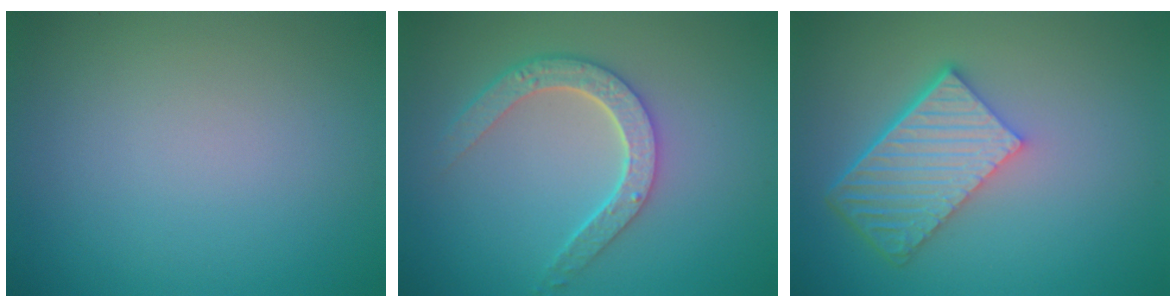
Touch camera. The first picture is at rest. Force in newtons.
{"total": 4.5, "press": 3.5, "slide": 2.9}
{"total": 6.7, "press": 4.8, "slide": 4.6}